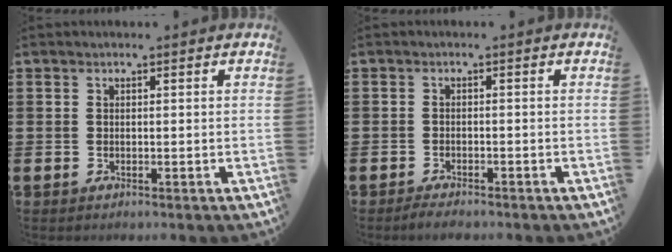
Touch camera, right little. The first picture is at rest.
{"total": 1.4, "force": [-1.3, 0.1, 0.6], "torque": [-0.012, 0.001, -0.025]}